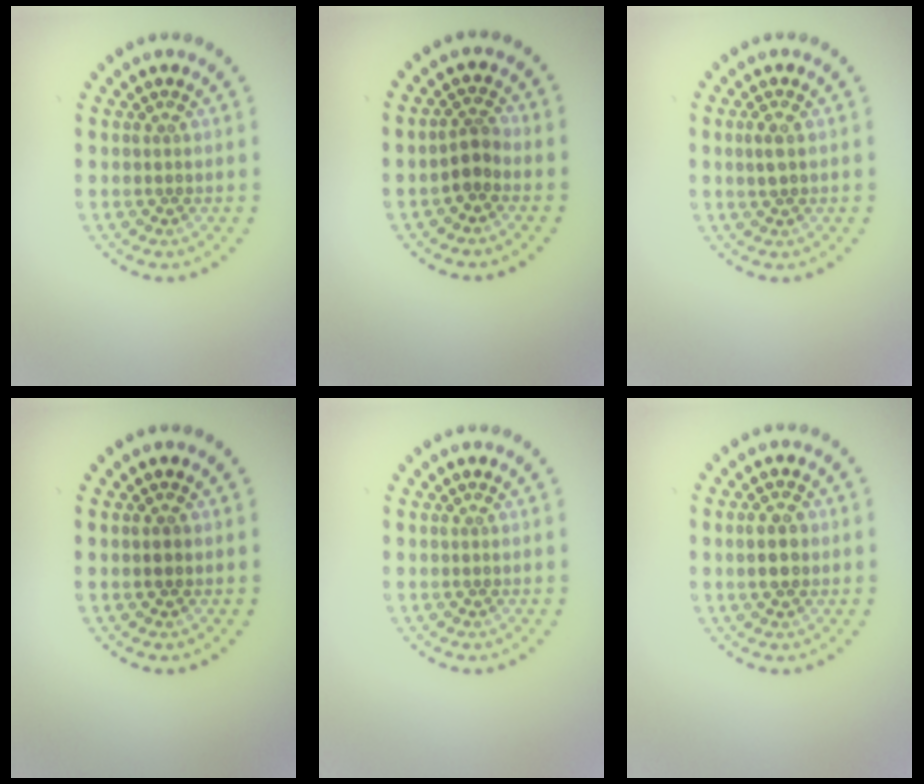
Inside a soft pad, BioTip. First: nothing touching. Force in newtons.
{"total": 1.6, "press": 1.3, "slide": 1.0}
{"total": 1.4, "press": 1.4, "slide": 0.2}
{"total": 0.9, "press": 0.9, "slide": 0.0}
{"total": 0.0}
{"total": 2.8, "press": 2.8, "slide": 0.1}